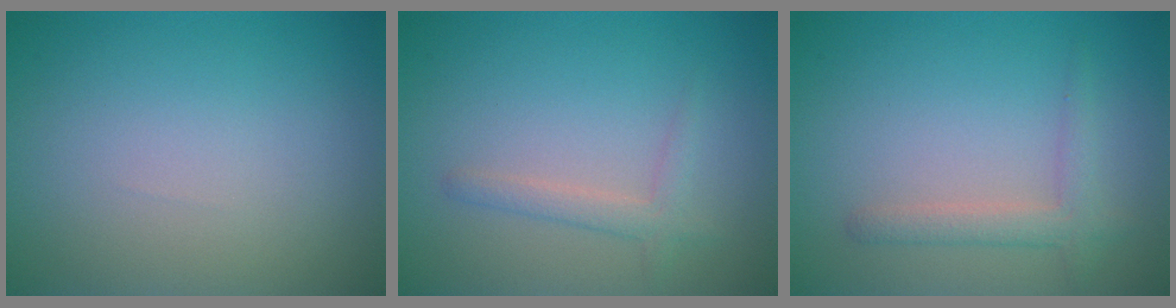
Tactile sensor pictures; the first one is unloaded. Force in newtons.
{"total": 1.8, "press": 1.7, "slide": 0.1}
{"total": 2.2, "press": 2.2, "slide": 0.1}